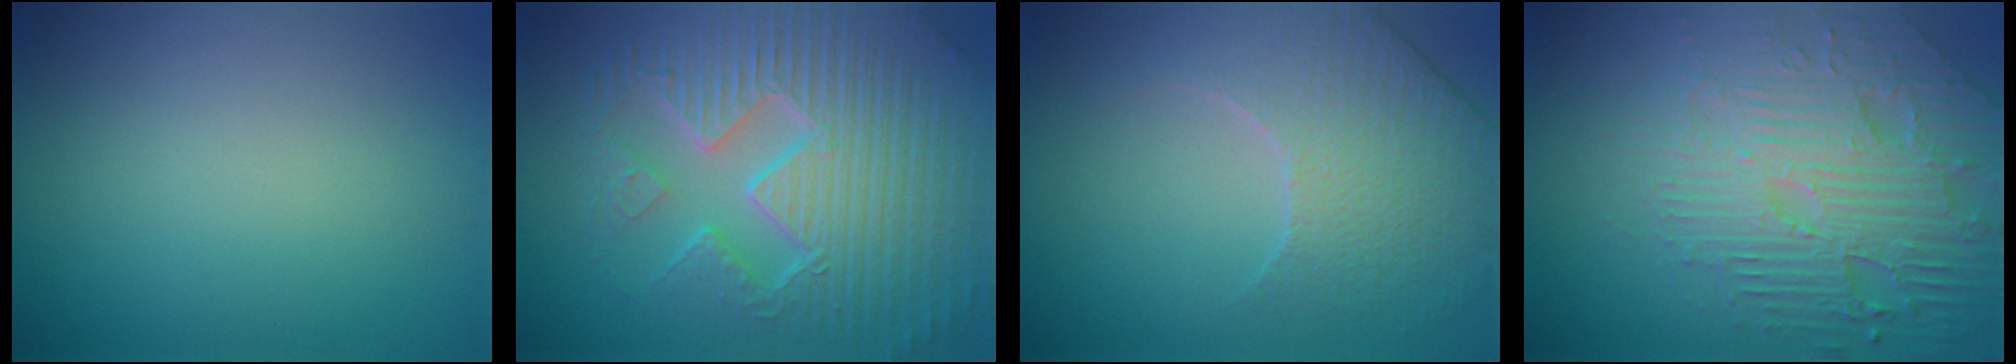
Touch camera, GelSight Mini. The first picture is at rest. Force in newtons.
{"total": 9.7, "press": 6.8, "slide": 6.9}
{"total": 4.2, "press": 4.1, "slide": 1.0}
{"total": 8.1, "press": 5.9, "slide": 5.5}